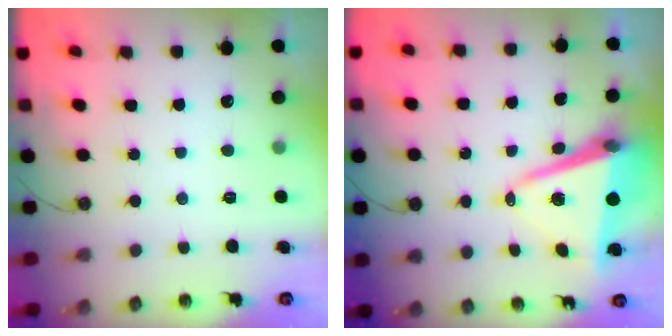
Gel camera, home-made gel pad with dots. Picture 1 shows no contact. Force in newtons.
{"total": 11.8, "press": 11.3, "slide": 3.2}